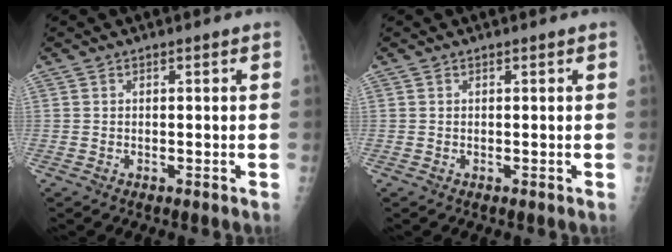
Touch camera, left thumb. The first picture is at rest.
{"total": 0.0}